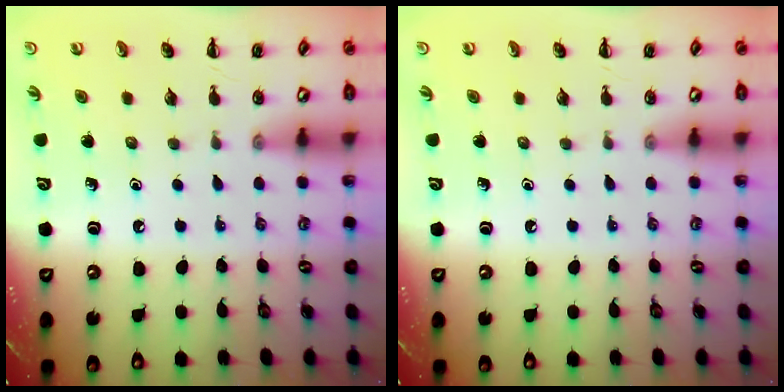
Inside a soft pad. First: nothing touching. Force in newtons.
{"total": 0.0}